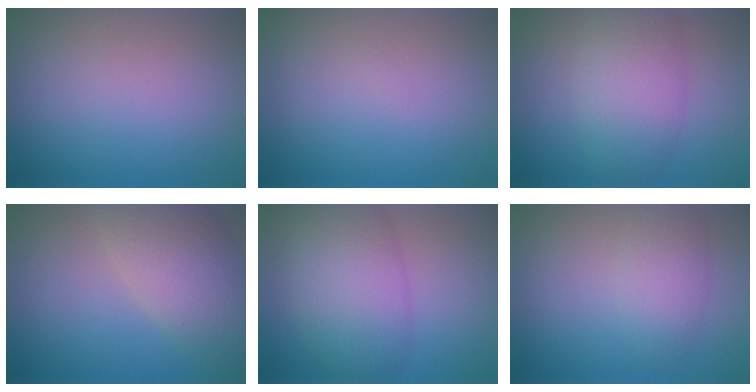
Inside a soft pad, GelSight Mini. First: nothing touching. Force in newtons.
{"total": 0.0}
{"total": 5.8, "press": 5.8, "slide": 0.1}
{"total": 7.2, "press": 7.2, "slide": 0.6}
{"total": 7.1, "press": 7.1, "slide": 0.2}
{"total": 3.0, "press": 3.0, "slide": 0.1}